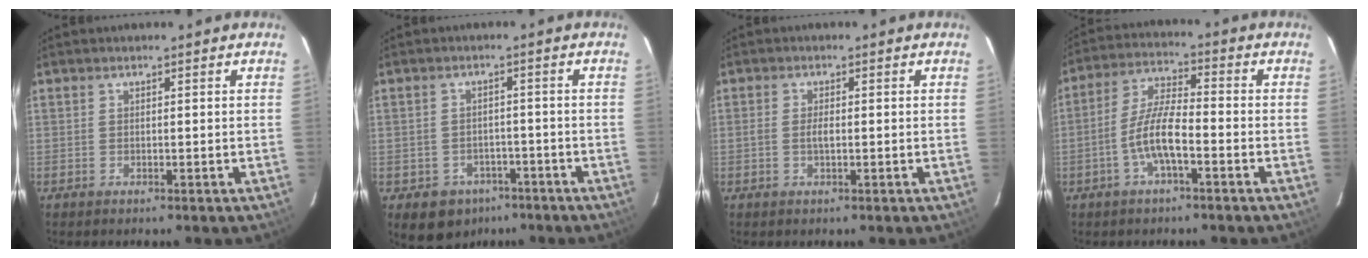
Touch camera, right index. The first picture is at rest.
{"total": 7.7, "force": [-4.6, 5.9, 2.0], "torque": [-0.051, 0.020, -0.047]}
{"total": 1.7, "force": [-0.3, 0.6, 1.6], "torque": [-0.033, 0.001, -0.007]}
{"total": 7.7, "force": [-3.3, 1.8, 6.8], "torque": [-0.144, 0.007, -0.061]}